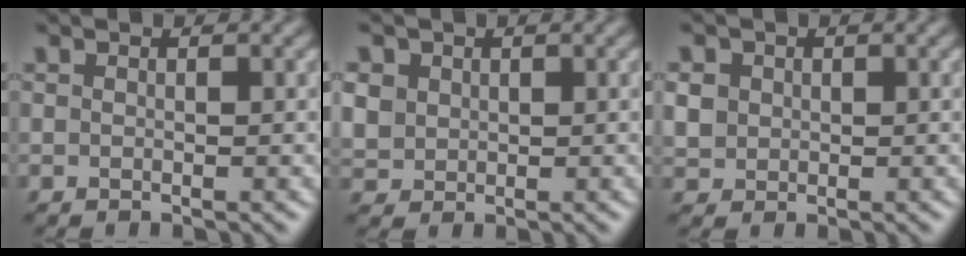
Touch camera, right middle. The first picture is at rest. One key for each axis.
{"total": 3.6, "fx": 1.2, "fy": 3.0, "fz": 1.5, "tx": -0.067, "ty": 0.015, "tz": 0.032}
{"total": 2.1, "fx": 0.4, "fy": 1.9, "fz": 0.7, "tx": -0.021, "ty": 0.003, "tz": 0.010}